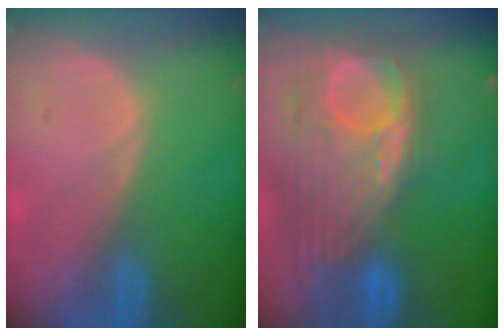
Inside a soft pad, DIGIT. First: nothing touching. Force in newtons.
{"total": 12.4, "press": 10.5, "slide": 6.5}